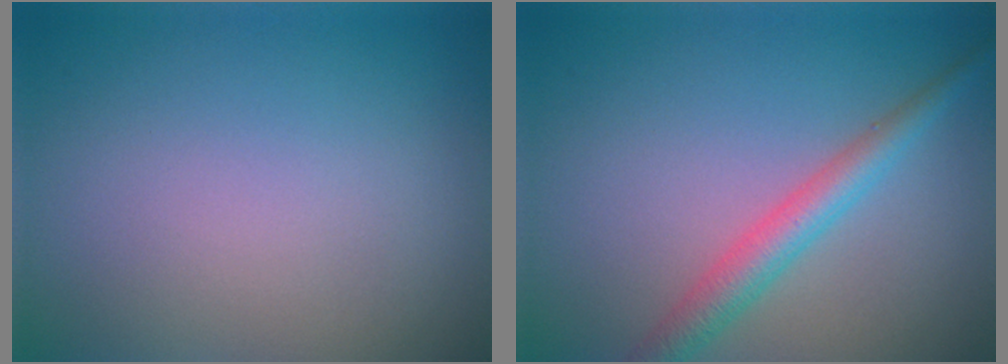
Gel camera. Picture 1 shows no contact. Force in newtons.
{"total": 3.3, "press": 3.3, "slide": 0.1}